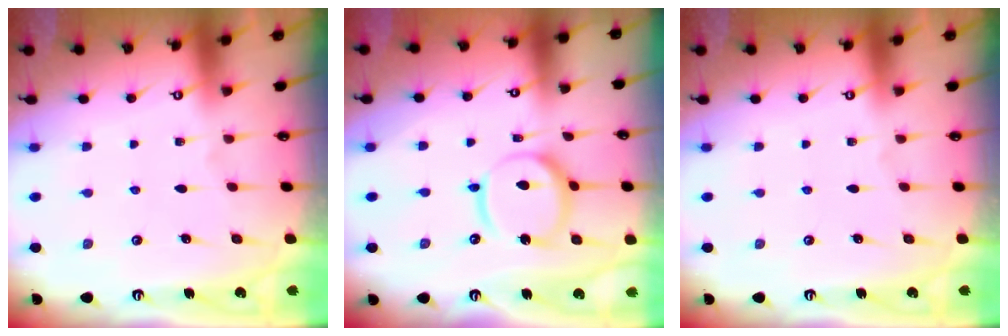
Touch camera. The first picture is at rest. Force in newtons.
{"total": 14.4, "press": 14.3, "slide": 1.4}
{"total": 0.0}